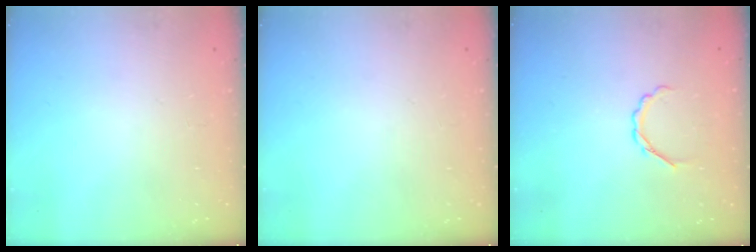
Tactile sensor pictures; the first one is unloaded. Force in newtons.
{"total": 0.0}
{"total": 3.0, "press": 2.8, "slide": 0.9}